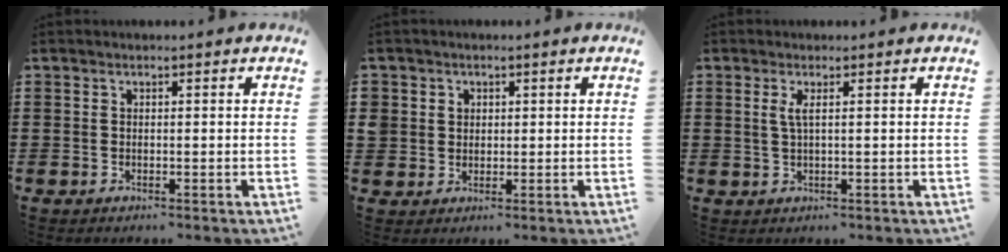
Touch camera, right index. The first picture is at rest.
{"total": 2.4, "force": [0.6, 2.3, 0.4], "torque": [-0.019, 0.012, 0.009]}
{"total": 1.7, "force": [0.4, 0.0, 1.7], "torque": [-0.036, -0.001, 0.006]}